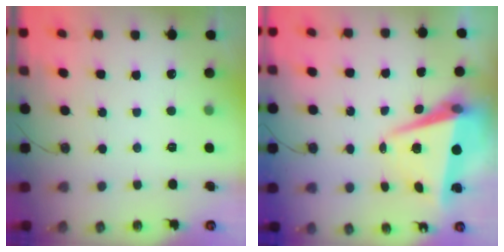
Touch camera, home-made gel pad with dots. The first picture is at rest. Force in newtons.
{"total": 9.0, "press": 8.7, "slide": 2.1}